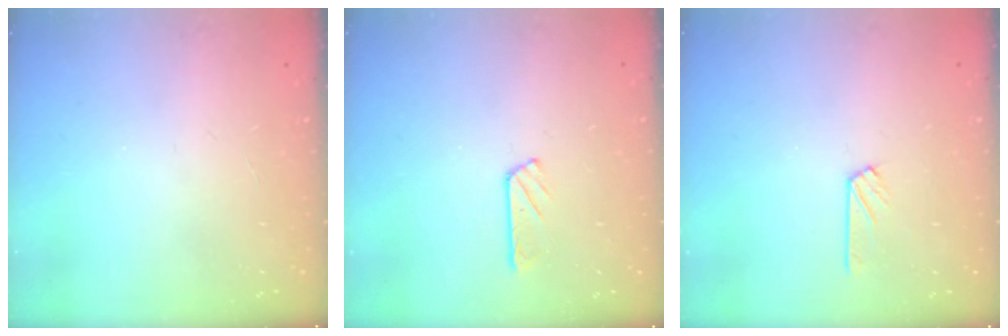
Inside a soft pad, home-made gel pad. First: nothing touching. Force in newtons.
{"total": 2.9, "press": 2.9, "slide": 0.3}
{"total": 3.0, "press": 3.0, "slide": 0.3}